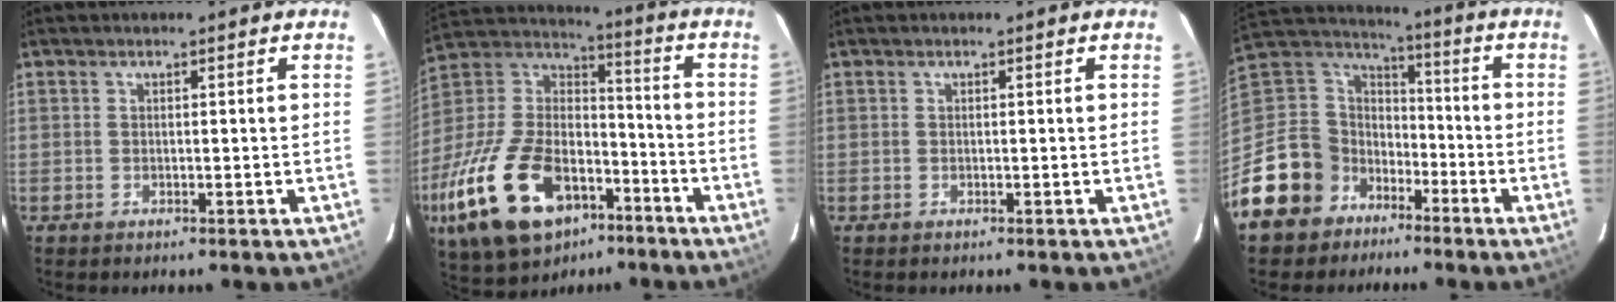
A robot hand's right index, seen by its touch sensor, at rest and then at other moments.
{"total": 30.1, "force": [-15.6, 16.5, 19.7], "torque": [-0.415, -0.010, -0.254]}
{"total": 0.0}
{"total": 15.3, "force": [-9.0, 12.1, 2.7], "torque": [-0.094, 0.049, -0.157]}